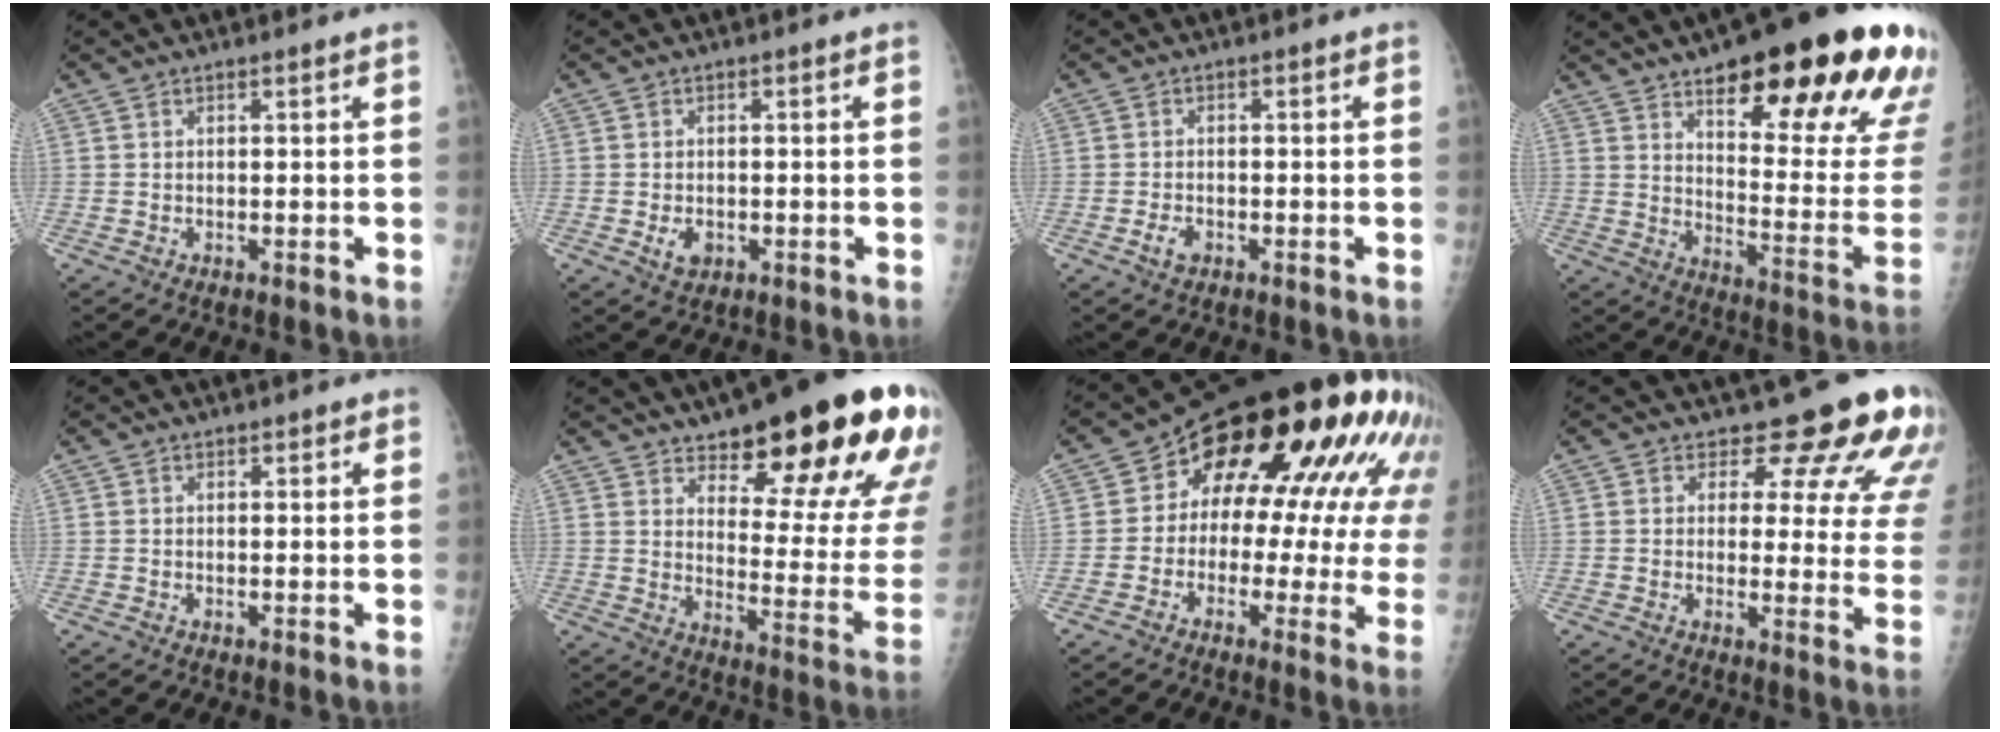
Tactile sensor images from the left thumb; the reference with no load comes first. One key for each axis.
{"total": 3.1, "fx": -0.9, "fy": 2.3, "fz": 1.9, "tx": -0.023, "ty": 0.001, "tz": -0.010}
{"total": 2.5, "fx": -1.3, "fy": 1.6, "fz": 1.4, "tx": -0.024, "ty": 0.007, "tz": -0.022}
{"total": 29.0, "fx": 16.8, "fy": 8.1, "fz": 22.2, "tx": -0.242, "ty": -0.066, "tz": 0.241}
{"total": 0.8, "fx": 0.5, "fy": 0.5, "fz": 0.3, "tx": 0.004, "ty": -0.001, "tz": 0.002}
{"total": 25.4, "fx": 15.4, "fy": 7.6, "fz": 18.7, "tx": -0.204, "ty": -0.077, "tz": 0.210}
{"total": 23.0, "fx": 6.6, "fy": 11.4, "fz": 18.9, "tx": -0.214, "ty": 0.037, "tz": 0.081}
{"total": 13.3, "fx": 10.8, "fy": 5.4, "fz": 5.6, "tx": -0.016, "ty": -0.078, "tz": 0.096}